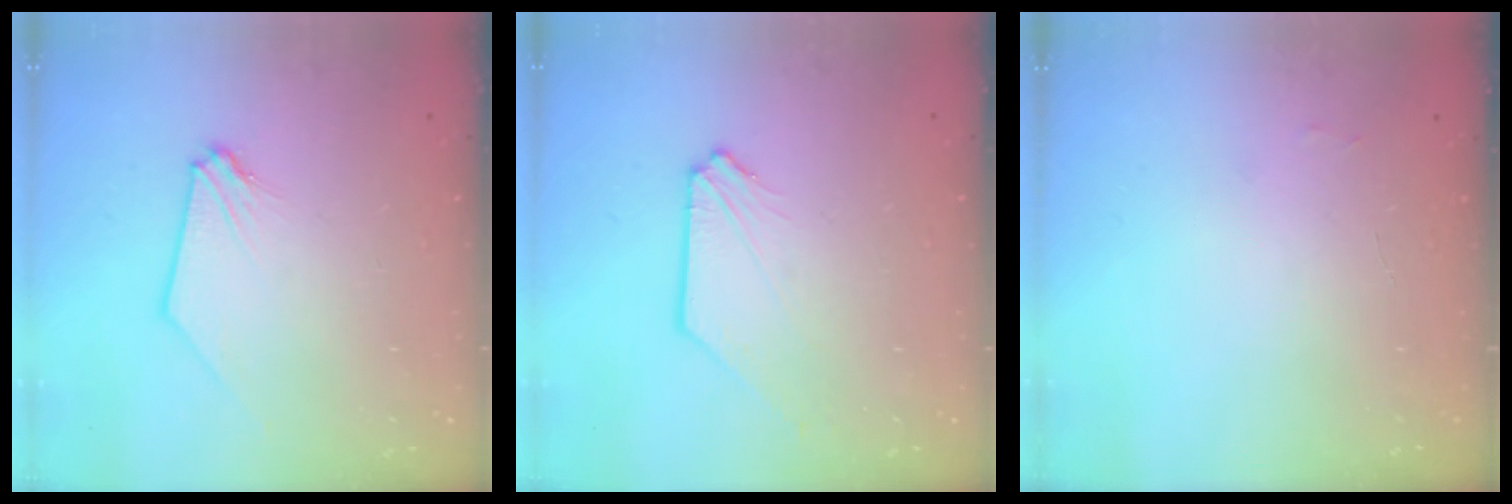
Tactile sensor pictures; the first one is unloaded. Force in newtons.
{"total": 1.3, "press": 1.3, "slide": 0.2}
{"total": 3.8, "press": 3.8, "slide": 0.4}